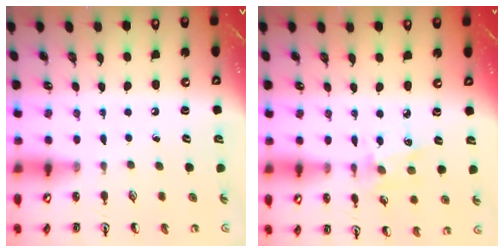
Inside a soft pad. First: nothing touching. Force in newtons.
{"total": 2.5, "press": 2.4, "slide": 0.6}